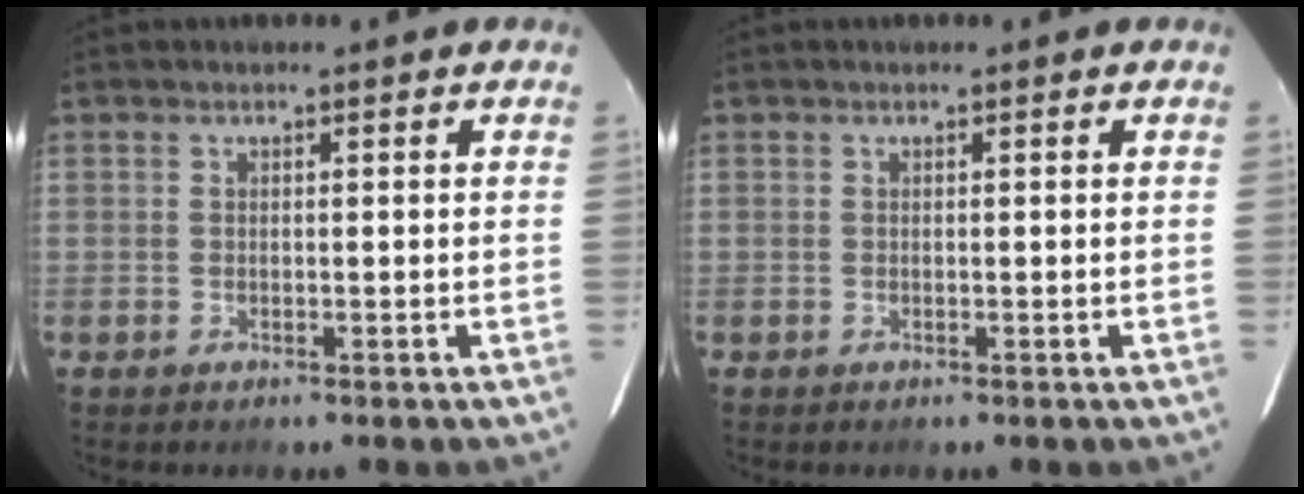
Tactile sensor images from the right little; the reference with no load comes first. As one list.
[{"total": 0.0}]